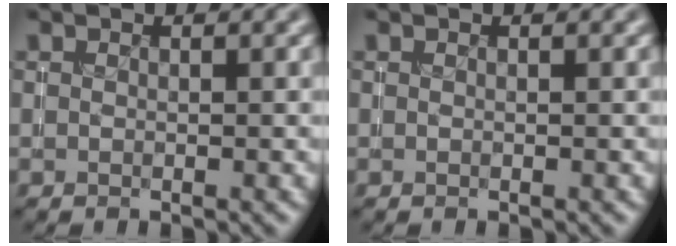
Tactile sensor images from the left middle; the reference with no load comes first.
{"total": 0.0}